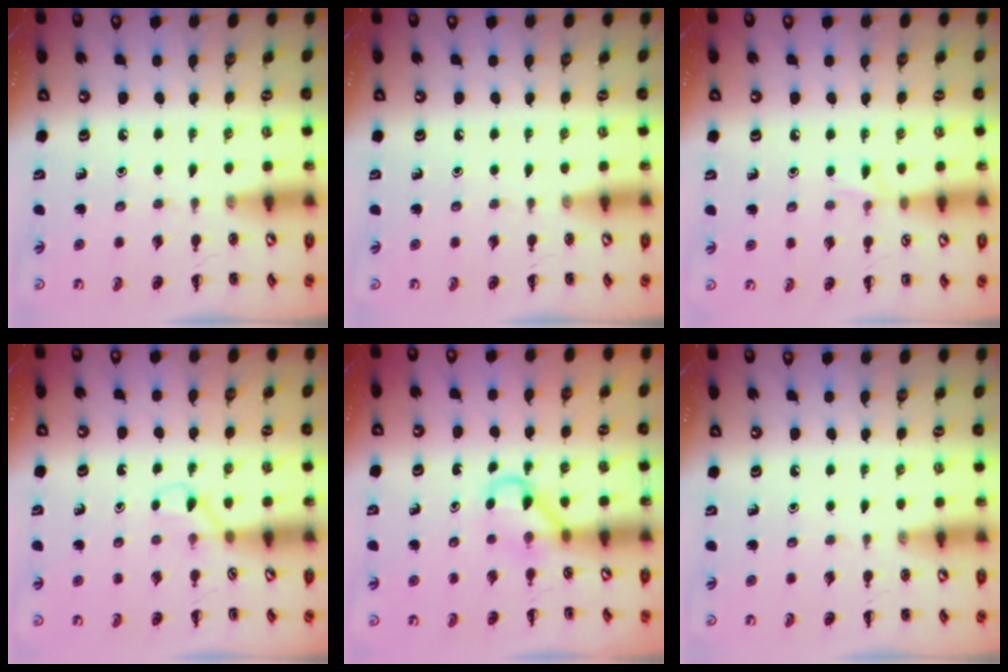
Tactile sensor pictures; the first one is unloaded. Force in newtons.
{"total": 0.0}
{"total": 4.9, "press": 4.5, "slide": 1.8}
{"total": 2.1, "press": 2.0, "slide": 0.8}
{"total": 2.9, "press": 2.8, "slide": 0.9}
{"total": 0.0}